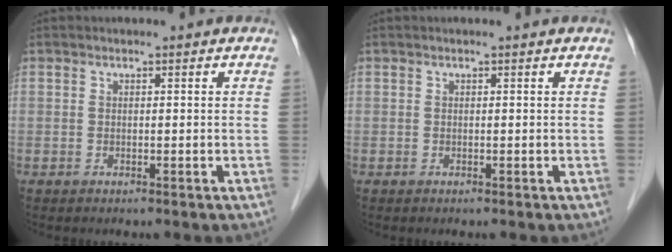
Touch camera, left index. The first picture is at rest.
{"total": 1.0, "force": [1.0, 0.1, 0.2], "torque": [-0.009, 0.013, 0.012]}